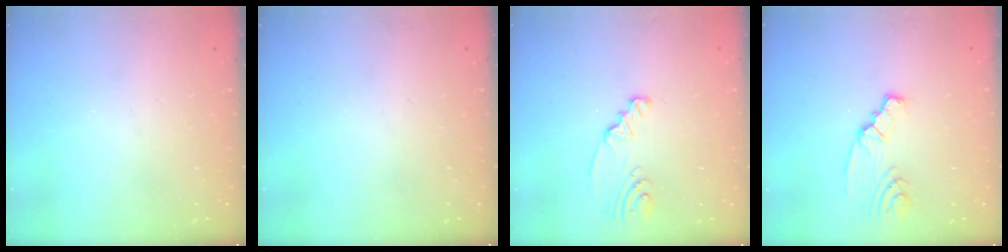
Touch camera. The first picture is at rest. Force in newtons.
{"total": 0.0}
{"total": 2.4, "press": 2.4, "slide": 0.3}
{"total": 2.7, "press": 2.7, "slide": 0.4}